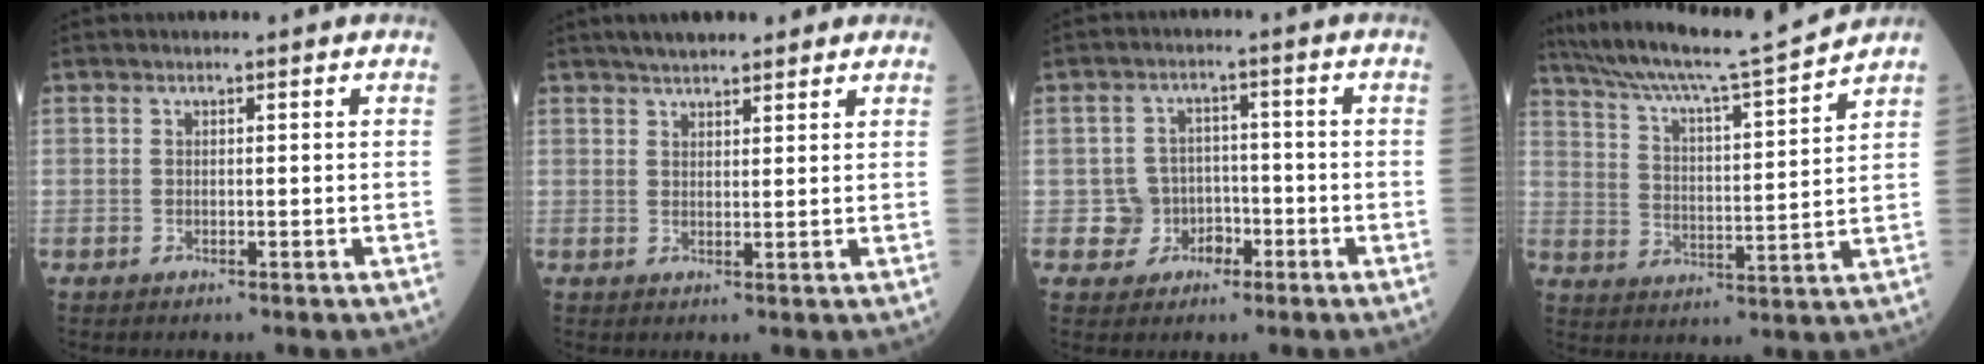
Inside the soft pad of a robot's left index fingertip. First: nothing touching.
{"total": 6.5, "force": [5.3, 1.7, 3.2], "torque": [-0.042, 0.029, 0.082]}
{"total": 4.7, "force": [-1.9, 4.3, 0.4], "torque": [0.000, 0.015, -0.029]}
{"total": 16.1, "force": [14.6, -1.5, 6.5], "torque": [-0.120, -0.019, 0.234]}